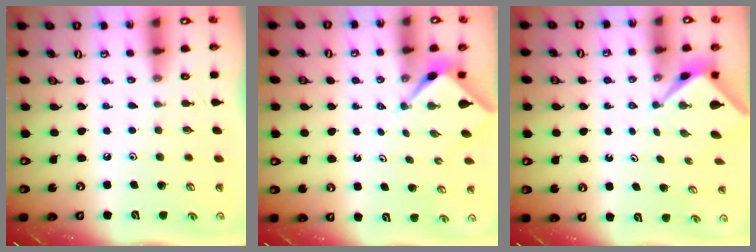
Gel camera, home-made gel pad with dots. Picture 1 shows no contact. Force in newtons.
{"total": 2.1, "press": 2.1, "slide": 0.3}
{"total": 2.1, "press": 2.1, "slide": 0.2}